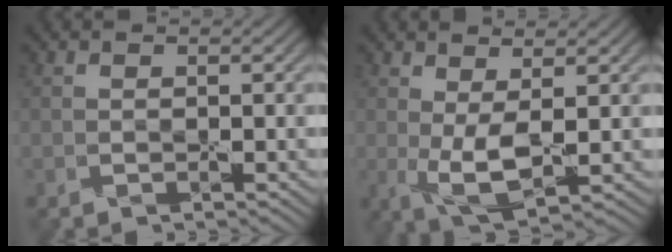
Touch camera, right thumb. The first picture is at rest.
{"total": 5.3, "force": [0.1, 2.0, 4.8], "torque": [-0.108, -0.003, 0.008]}